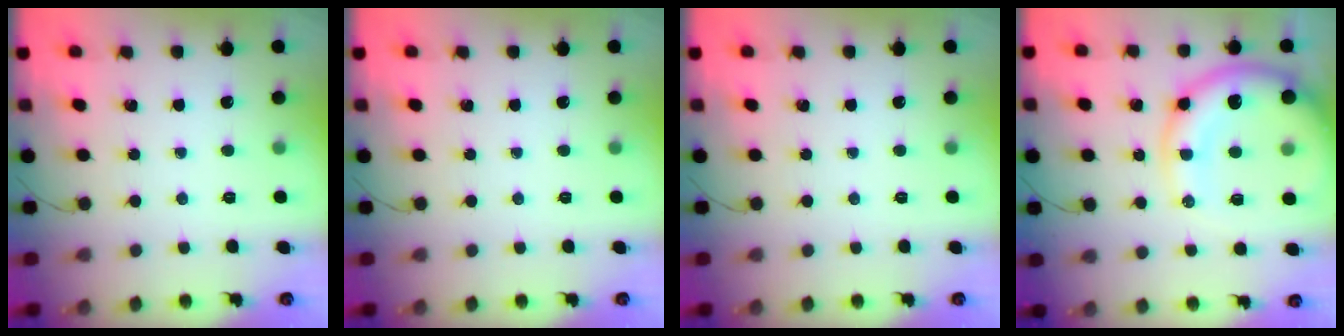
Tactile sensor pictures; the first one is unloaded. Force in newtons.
{"total": 0.0}
{"total": 0.0}
{"total": 14.6, "press": 14.1, "slide": 3.7}